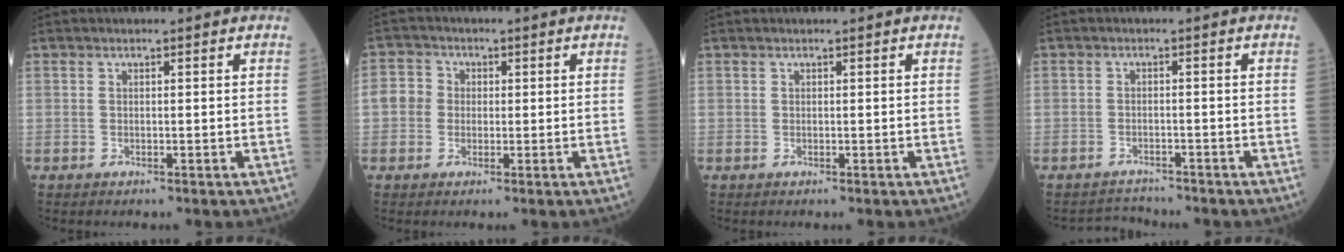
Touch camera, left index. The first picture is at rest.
{"total": 3.9, "force": [-0.2, 3.7, 1.0], "torque": [-0.022, 0.016, -0.007]}
{"total": 0.0}
{"total": 2.7, "force": [-2.5, 0.1, -1.1], "torque": [0.020, -0.011, -0.039]}